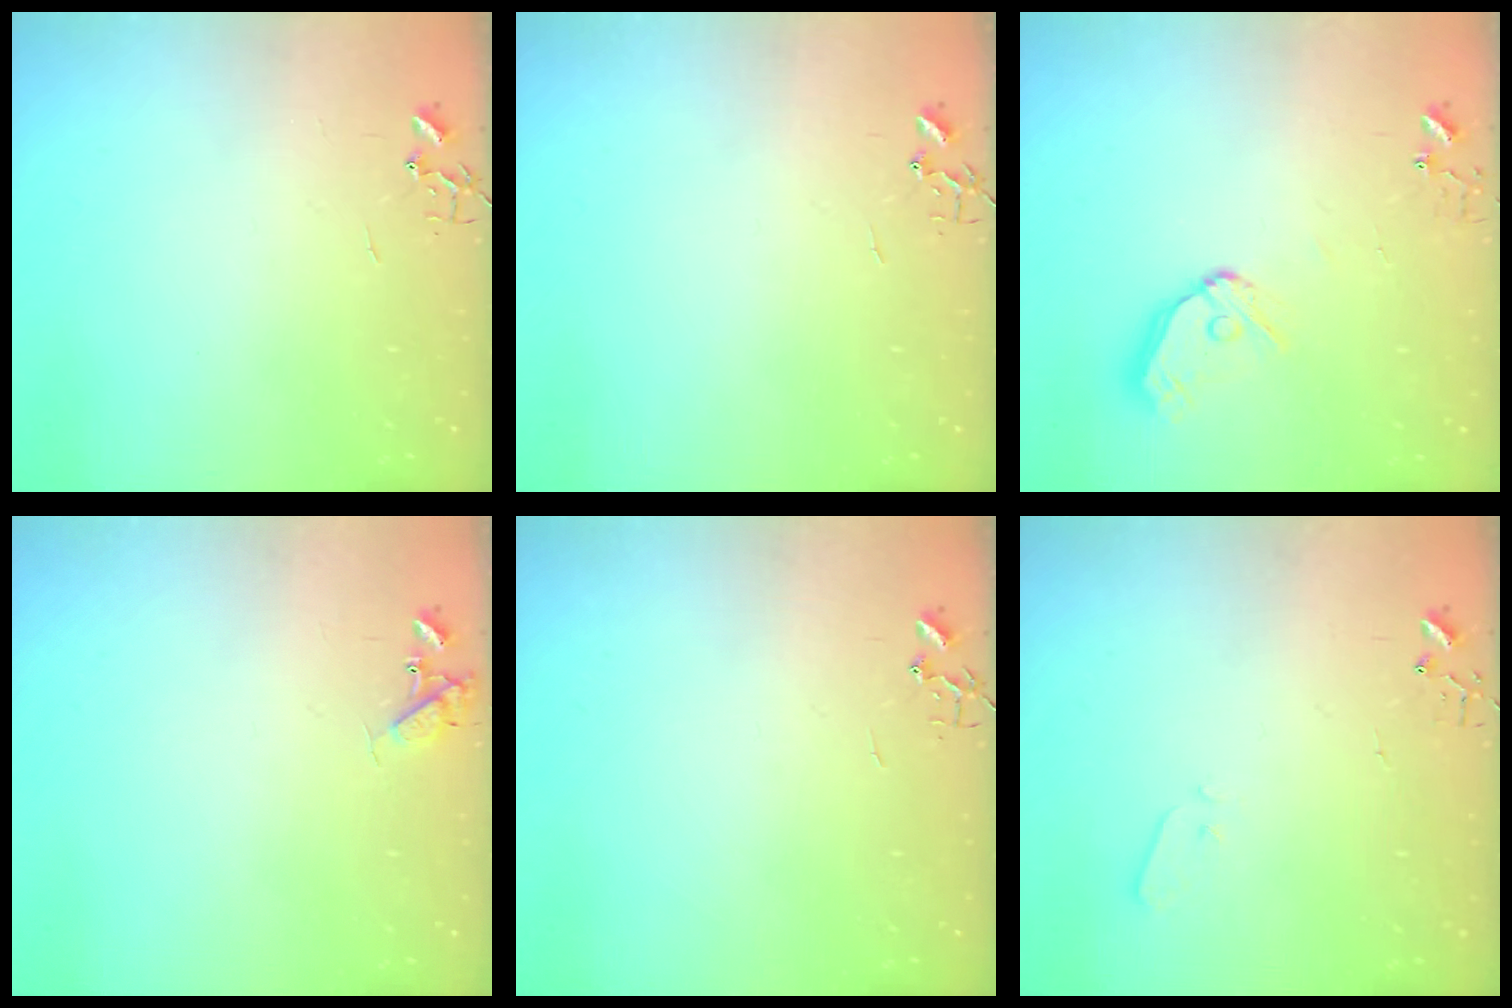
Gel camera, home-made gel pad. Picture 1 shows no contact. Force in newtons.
{"total": 0.0}
{"total": 11.3, "press": 11.3, "slide": 1.3}
{"total": 8.6, "press": 8.6, "slide": 0.7}
{"total": 0.0}
{"total": 3.3, "press": 3.3, "slide": 0.4}